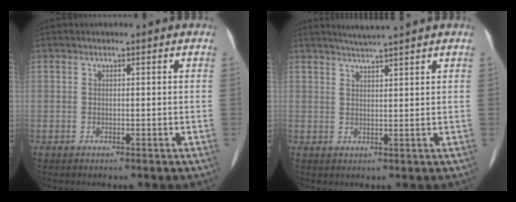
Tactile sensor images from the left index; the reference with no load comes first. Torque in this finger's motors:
{"motor_torque": [0.09, -0.08, 0.02, 0.03]}